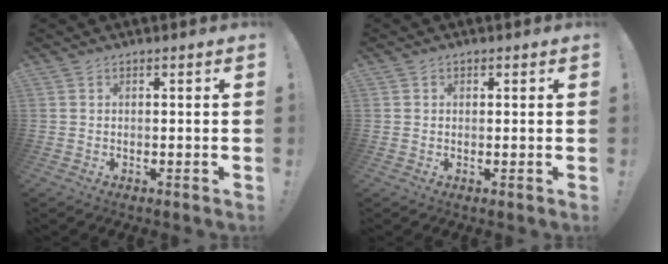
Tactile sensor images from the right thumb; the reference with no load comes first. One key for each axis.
{"total": 0.7, "fx": 0.2, "fy": 0.7, "fz": 0.2, "tx": -0.003, "ty": 0.002, "tz": 0.003}